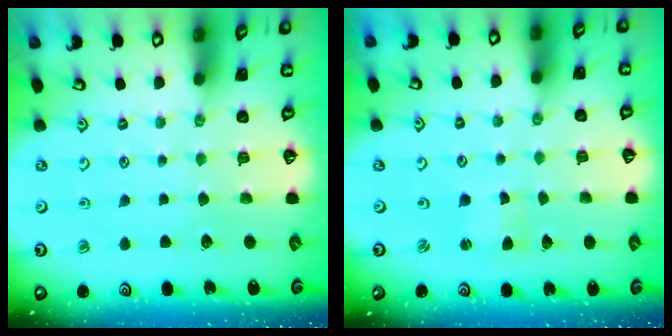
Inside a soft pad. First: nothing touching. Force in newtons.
{"total": 1.0, "press": 1.0, "slide": 0.3}